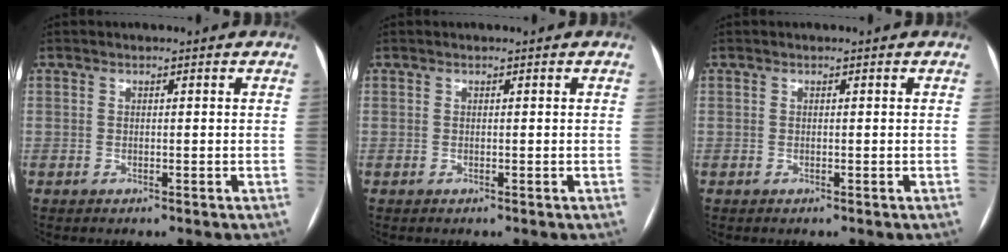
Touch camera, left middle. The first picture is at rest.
{"total": 0.0}
{"total": 0.0}